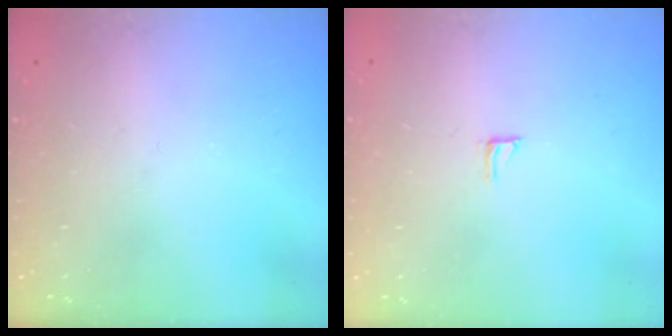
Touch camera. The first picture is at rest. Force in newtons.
{"total": 4.2, "press": 4.2, "slide": 0.4}